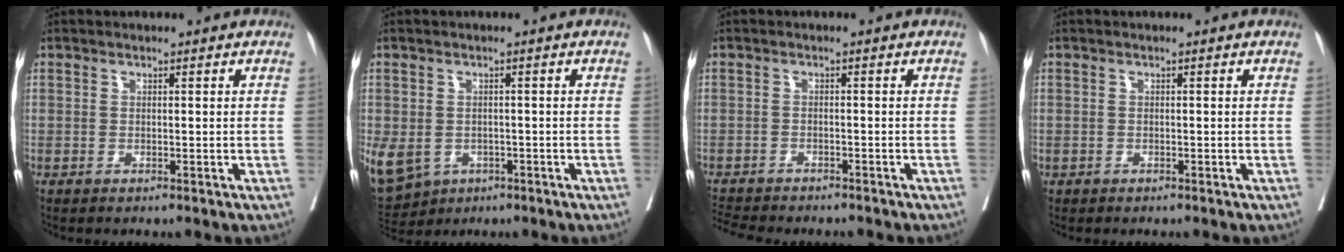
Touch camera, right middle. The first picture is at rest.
{"total": 18.6, "force": [-7.2, 15.2, 8.0], "torque": [-0.265, -0.016, -0.094]}
{"total": 6.9, "force": [-6.4, 1.3, 2.1], "torque": [-0.033, -0.004, -0.097]}
{"total": 0.0}